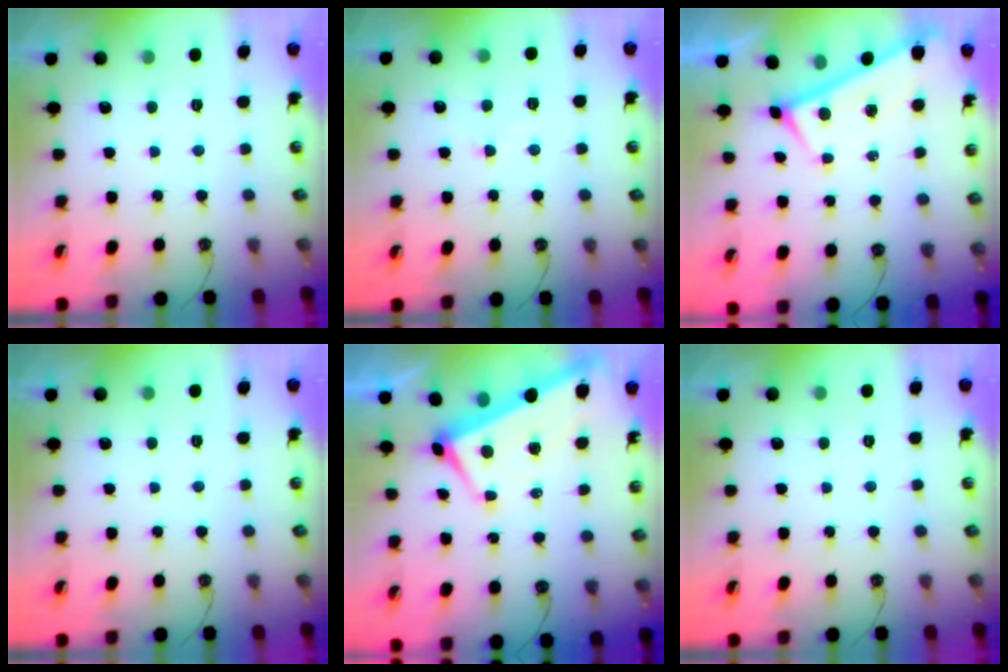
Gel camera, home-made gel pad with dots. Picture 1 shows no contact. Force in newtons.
{"total": 3.7, "press": 3.6, "slide": 0.3}
{"total": 0.0}
{"total": 0.0}
{"total": 1.7, "press": 1.4, "slide": 1.0}
{"total": 0.0}